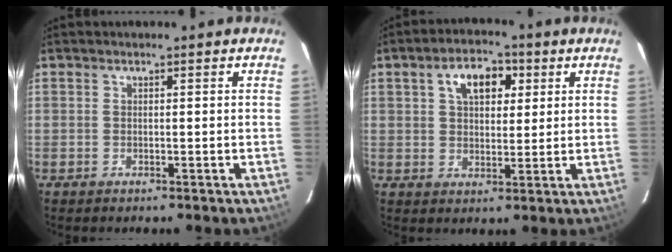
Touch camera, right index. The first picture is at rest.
{"total": 8.0, "force": [3.1, 4.8, 5.6], "torque": [-0.092, 0.029, 0.053]}